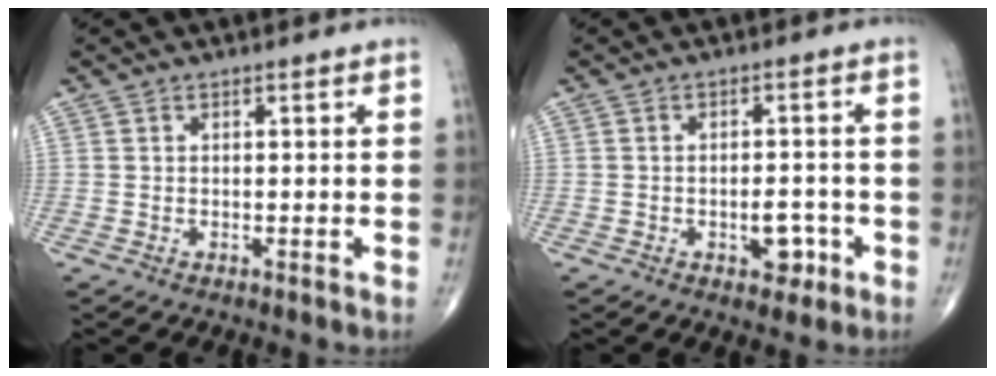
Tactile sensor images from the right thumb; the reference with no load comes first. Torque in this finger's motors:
{"motor_torque": [0.48, 0.31, 0.22, -0.37, 0.07]}